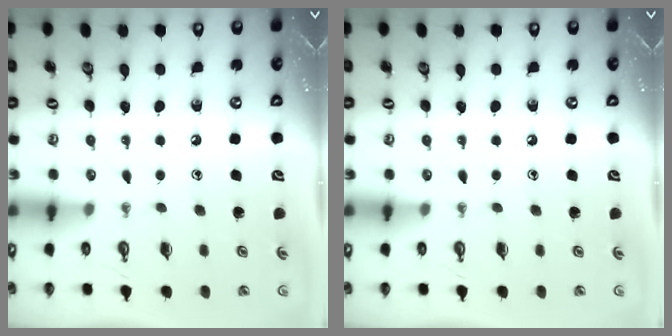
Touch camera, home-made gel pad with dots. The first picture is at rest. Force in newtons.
{"total": 0.0}